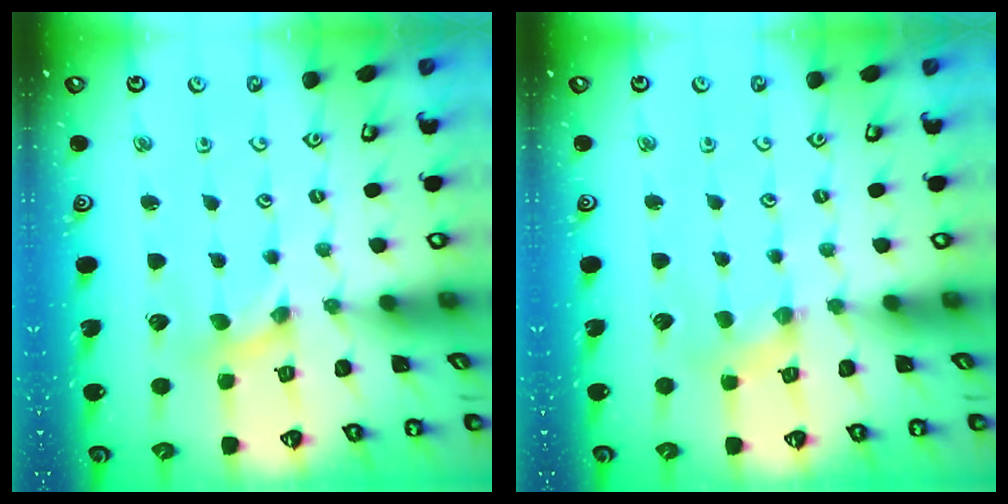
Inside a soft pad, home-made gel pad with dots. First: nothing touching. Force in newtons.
{"total": 2.4, "press": 2.4, "slide": 0.4}